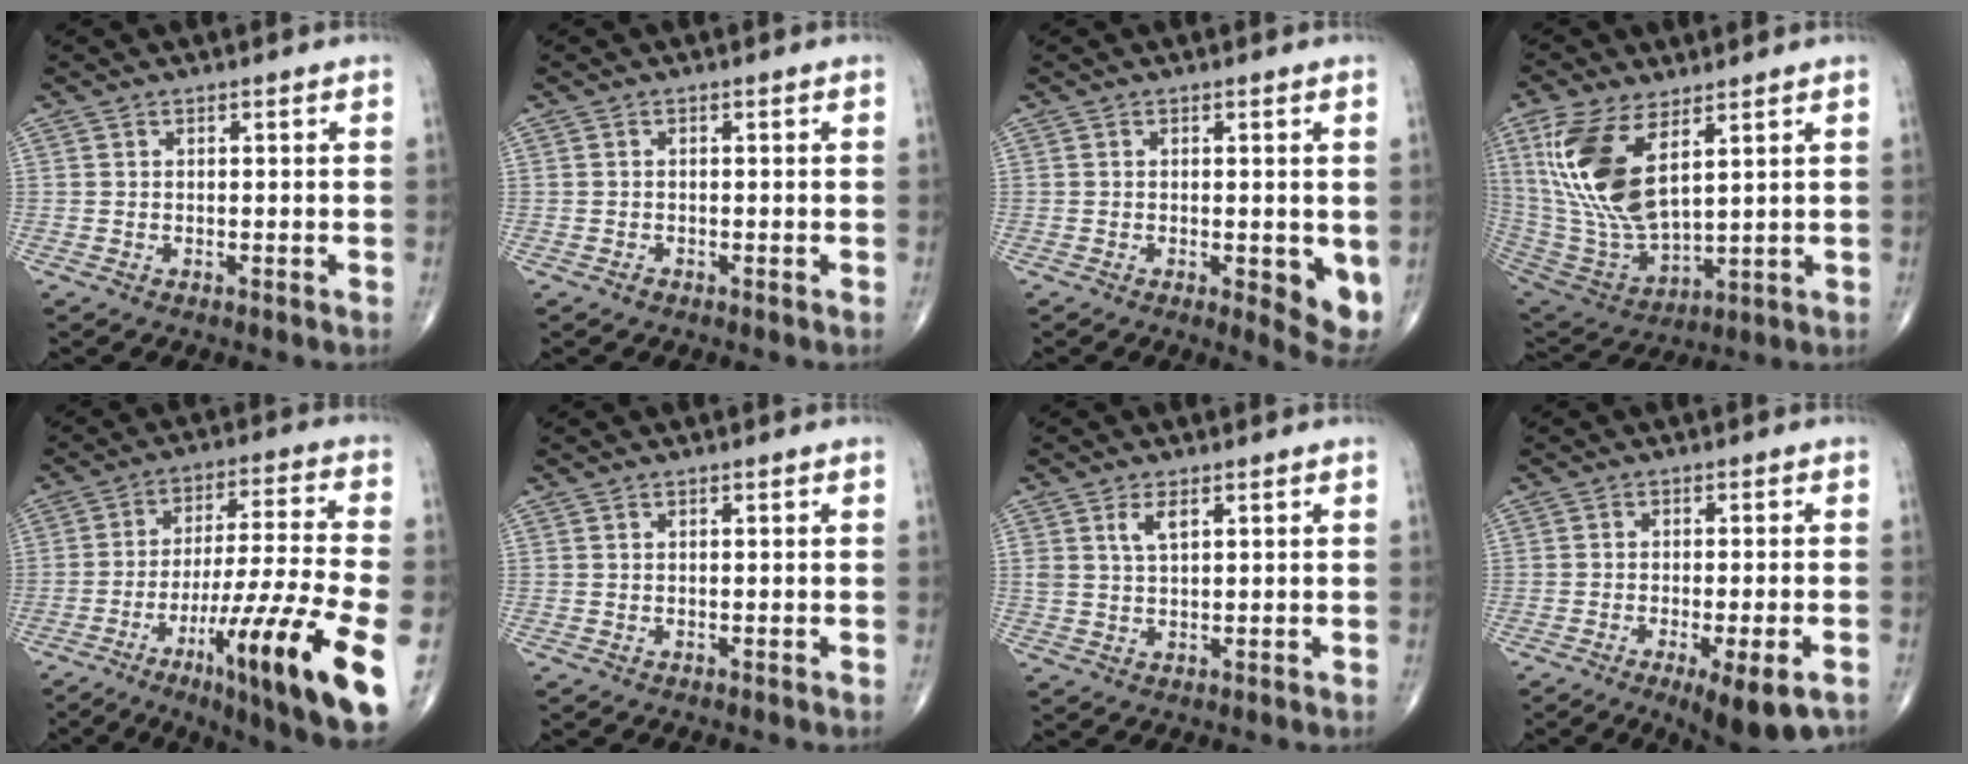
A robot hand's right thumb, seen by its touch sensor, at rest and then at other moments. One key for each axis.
{"total": 0.7, "fx": -0.5, "fy": 0.4, "fz": 0.2, "tx": -0.003, "ty": 0.000, "tz": -0.012}
{"total": 6.2, "fx": -0.9, "fy": 2.2, "fz": 5.7, "tx": -0.067, "ty": -0.016, "tz": -0.009}
{"total": 17.5, "fx": 6.7, "fy": 7.8, "fz": 14.1, "tx": -0.290, "ty": -0.028, "tz": 0.144}
{"total": 23.3, "fx": -9.3, "fy": 2.6, "fz": 21.2, "tx": -0.323, "ty": 0.031, "tz": -0.141}
{"total": 0.0}
{"total": 3.2, "fx": 1.6, "fy": 1.4, "fz": 2.5, "tx": -0.048, "ty": -0.004, "tz": 0.035}
{"total": 9.8, "fx": -5.3, "fy": 2.5, "fz": 7.9, "tx": -0.111, "ty": -0.001, "tz": -0.074}